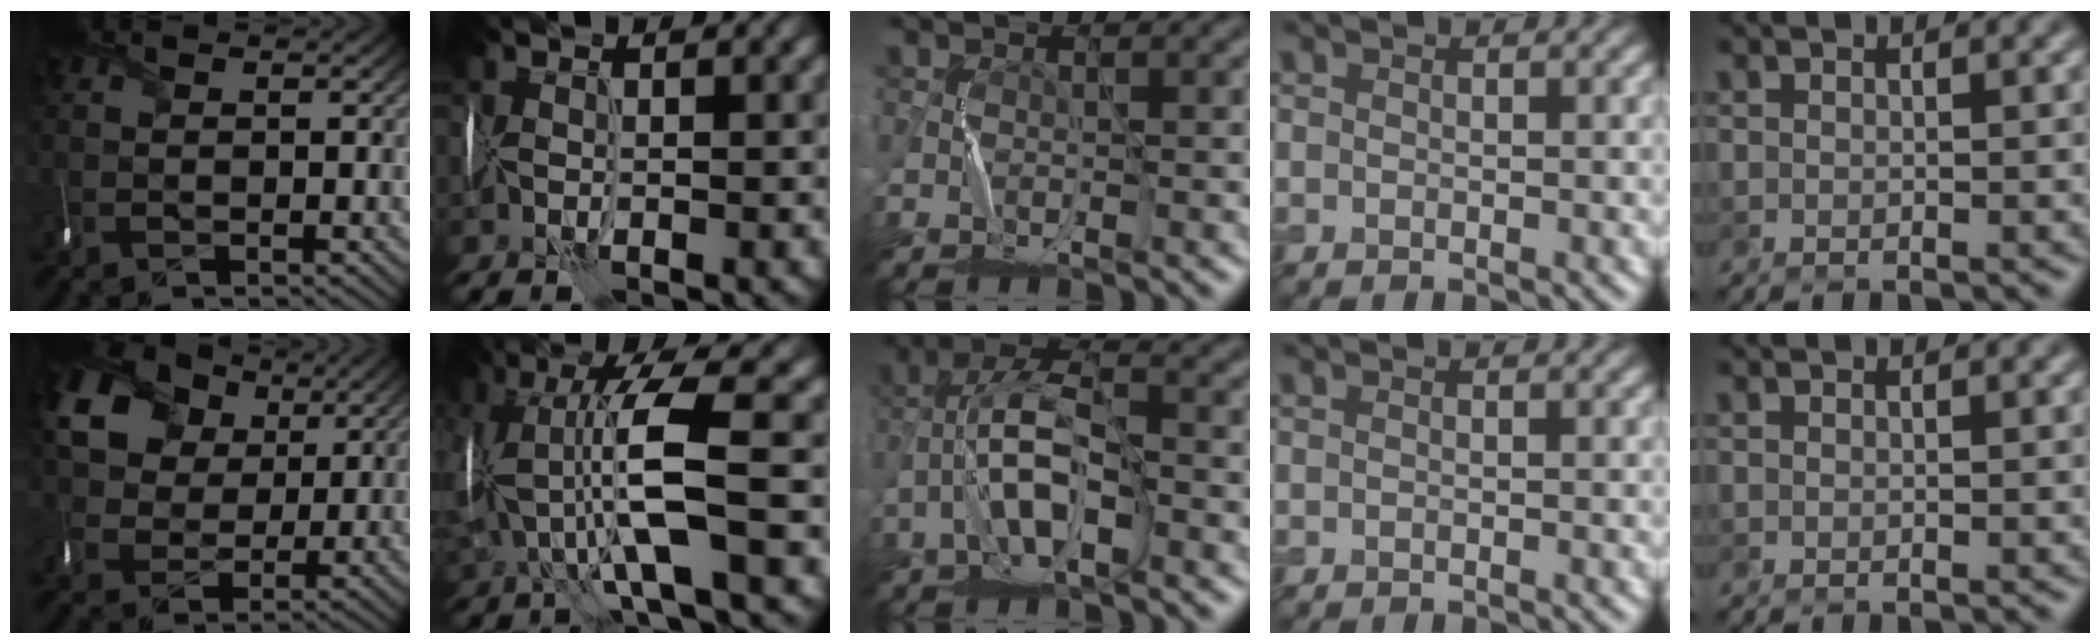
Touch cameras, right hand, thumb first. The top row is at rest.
{"thumb": {"total": 13.2, "force": [6.1, 9.6, 6.5], "torque": [-0.183, 0.044, 0.105]}, "index": {"total": 8.1, "force": [-0.9, 2.3, 7.8], "torque": [-0.159, 0.012, -0.015]}, "middle": {"total": 6.4, "force": [-1.9, 2.4, 5.7], "torque": [-0.120, 0.017, -0.038]}}